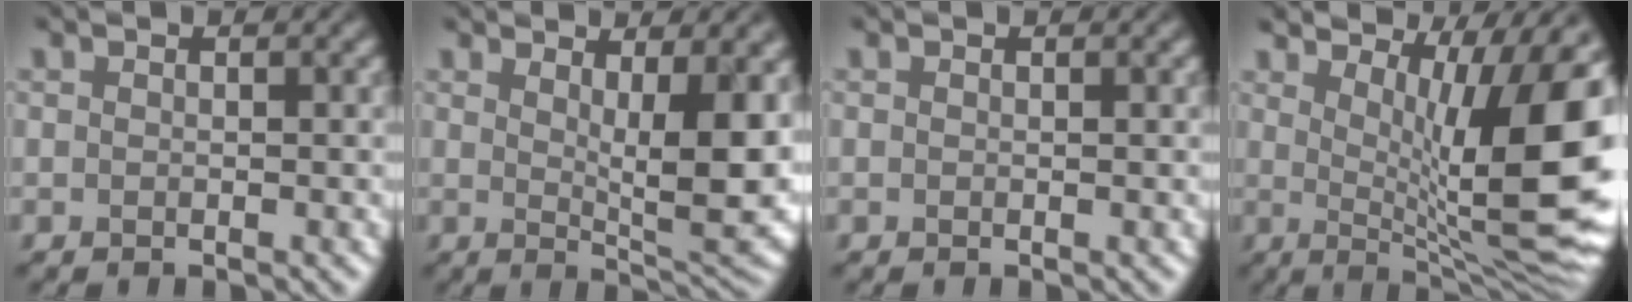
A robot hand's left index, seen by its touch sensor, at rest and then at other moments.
{"total": 8.5, "force": [1.9, 2.7, 7.8], "torque": [-0.114, -0.015, 0.035]}
{"total": 0.0}
{"total": 14.4, "force": [3.3, 4.7, 13.1], "torque": [-0.153, 0.005, 0.050]}